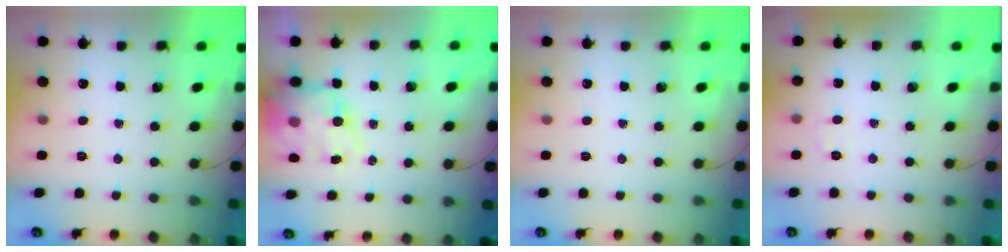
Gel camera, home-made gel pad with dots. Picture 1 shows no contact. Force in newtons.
{"total": 14.3, "press": 13.6, "slide": 4.2}
{"total": 0.0}
{"total": 2.4, "press": 2.1, "slide": 1.1}